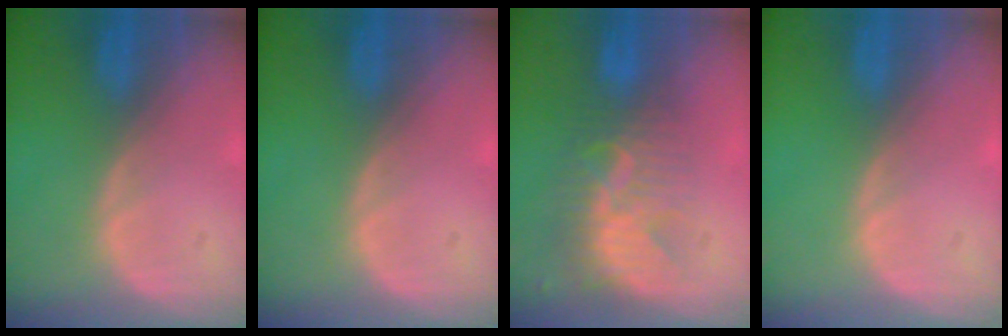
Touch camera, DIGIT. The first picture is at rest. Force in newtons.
{"total": 0.0}
{"total": 8.7, "press": 7.6, "slide": 4.3}
{"total": 0.0}